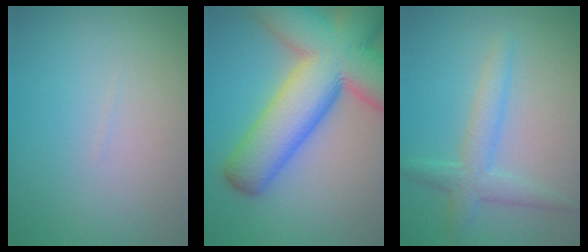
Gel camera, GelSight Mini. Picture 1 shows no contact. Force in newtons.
{"total": 14.5, "press": 14.4, "slide": 0.8}
{"total": 3.0, "press": 3.0, "slide": 0.0}